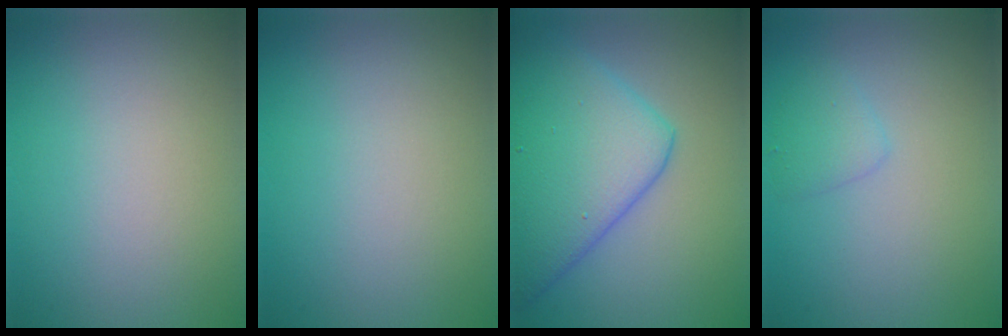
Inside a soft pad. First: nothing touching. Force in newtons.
{"total": 0.0}
{"total": 9.1, "press": 9.1, "slide": 0.4}
{"total": 1.4, "press": 1.4, "slide": 0.1}